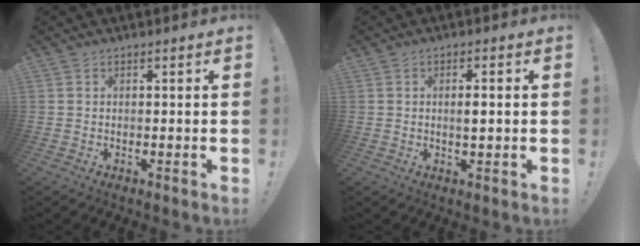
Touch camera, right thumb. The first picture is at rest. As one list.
[{"total": 2.8, "force": [0.0, 0.7, 2.8], "torque": [-0.035, -0.004, -0.005]}]